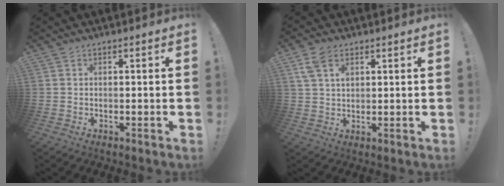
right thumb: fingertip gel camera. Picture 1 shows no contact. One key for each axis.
{"total": 6.3, "fx": 2.9, "fy": 4.0, "fz": 3.9, "tx": -0.066, "ty": -0.004, "tz": 0.057}